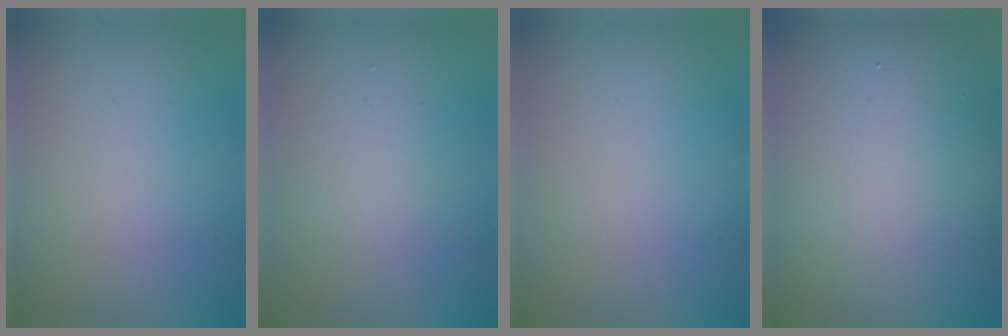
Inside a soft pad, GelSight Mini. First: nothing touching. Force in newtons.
{"total": 1.7, "press": 1.6, "slide": 0.1}
{"total": 0.0}
{"total": 20.6, "press": 20.5, "slide": 1.4}